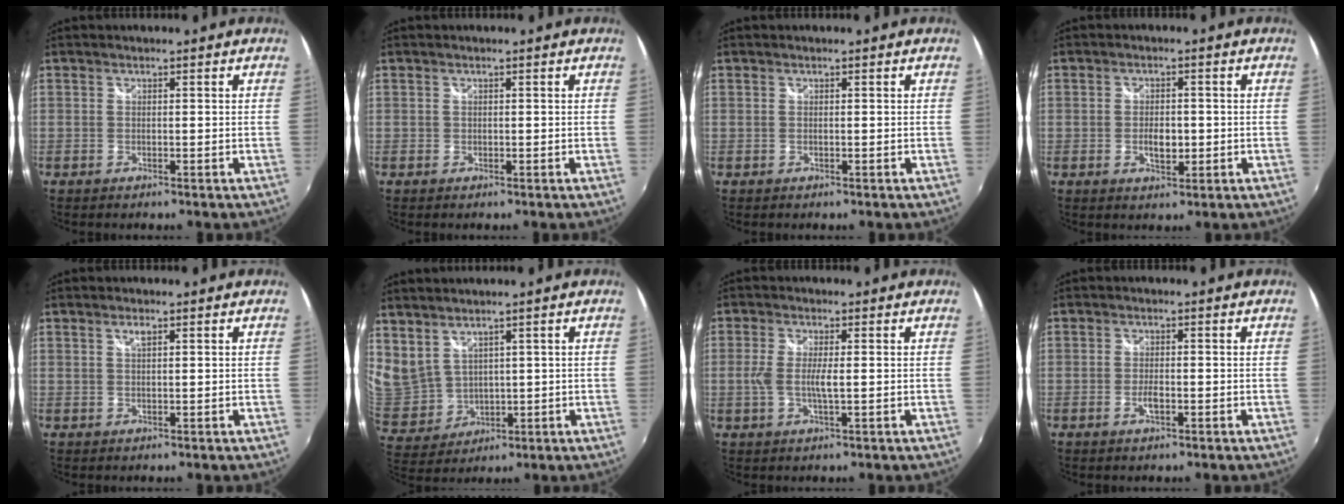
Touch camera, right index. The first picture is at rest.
{"total": 0.0}
{"total": 0.0}
{"total": 3.6, "force": [-0.6, 2.0, 2.9], "torque": [-0.052, -0.003, -0.010]}
{"total": 1.2, "force": [0.7, 0.2, 0.9], "torque": [-0.016, 0.002, 0.011]}
{"total": 8.9, "force": [5.8, 5.5, 4.0], "torque": [-0.092, -0.001, 0.141]}
{"total": 4.2, "force": [-0.4, 0.6, 4.1], "torque": [-0.083, -0.005, -0.011]}
{"total": 1.9, "force": [-0.8, 0.7, 1.6], "torque": [-0.034, -0.003, -0.015]}